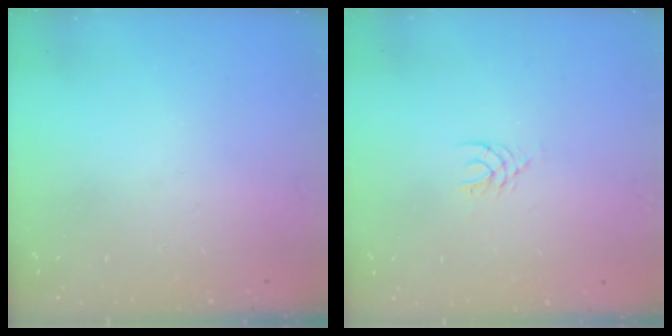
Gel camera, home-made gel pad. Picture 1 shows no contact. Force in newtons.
{"total": 3.1, "press": 3.0, "slide": 0.4}